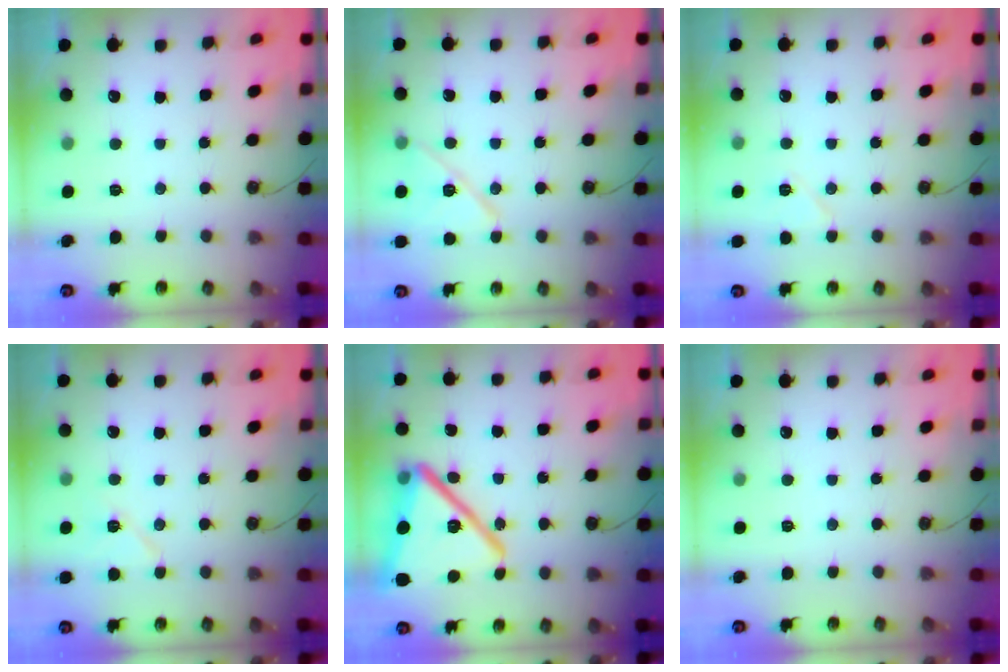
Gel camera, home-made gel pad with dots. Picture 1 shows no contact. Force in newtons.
{"total": 11.7, "press": 11.6, "slide": 0.9}
{"total": 5.4, "press": 5.0, "slide": 2.0}
{"total": 6.8, "press": 6.6, "slide": 1.7}
{"total": 24.8, "press": 24.7, "slide": 2.2}
{"total": 0.0}